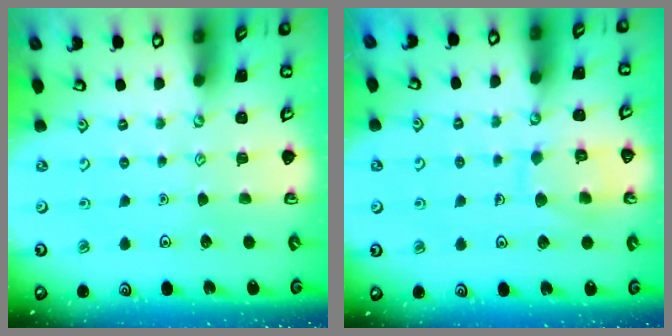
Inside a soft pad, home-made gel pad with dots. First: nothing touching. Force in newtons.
{"total": 8.8, "press": 8.8, "slide": 0.5}